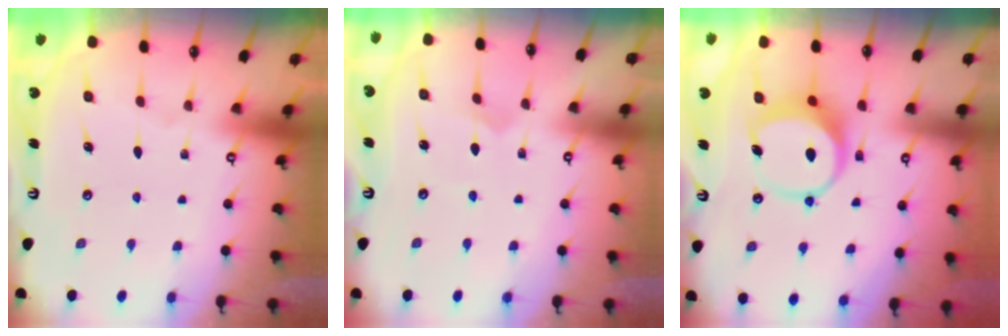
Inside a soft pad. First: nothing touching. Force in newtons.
{"total": 2.6, "press": 2.6, "slide": 0.2}
{"total": 7.8, "press": 7.7, "slide": 1.1}